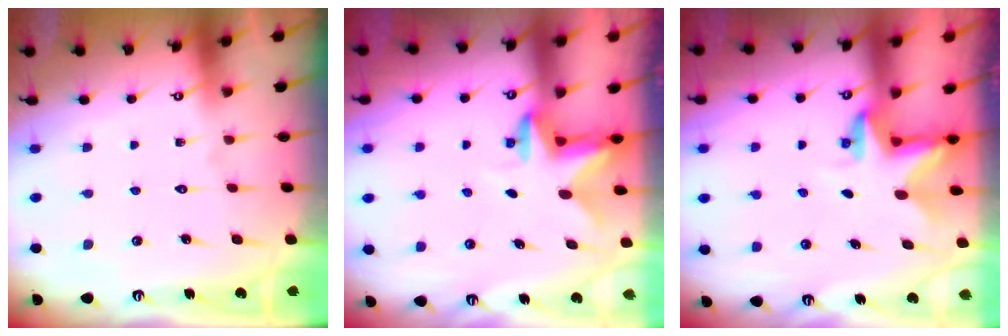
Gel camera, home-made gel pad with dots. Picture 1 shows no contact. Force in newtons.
{"total": 2.8, "press": 2.8, "slide": 0.6}
{"total": 2.9, "press": 2.9, "slide": 0.3}